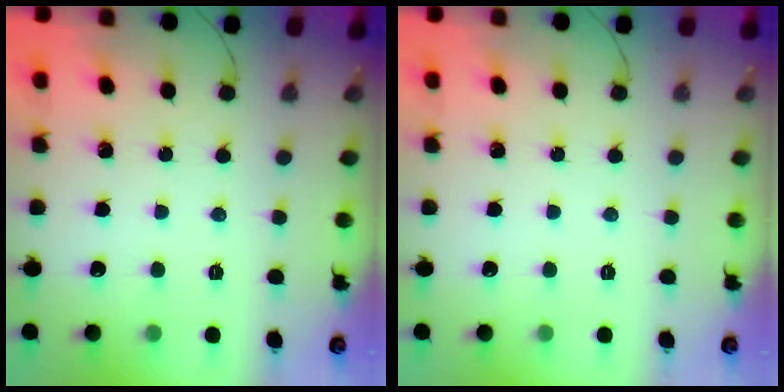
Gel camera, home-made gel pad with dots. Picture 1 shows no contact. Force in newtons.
{"total": 0.0}